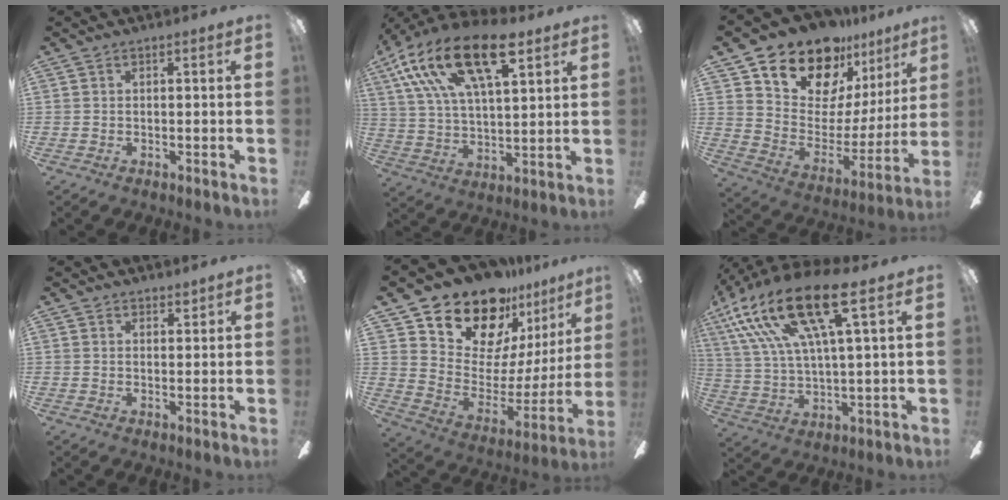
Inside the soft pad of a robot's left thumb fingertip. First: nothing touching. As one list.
[{"total": 22.0, "force": [12.7, 9.5, 15.3], "torque": [-0.280, -0.051, 0.214]}, {"total": 17.4, "force": [14.2, 8.4, 5.5], "torque": [-0.110, -0.112, 0.255]}, {"total": 2.1, "force": [1.8, 1.1, 0.2], "torque": [0.004, -0.005, 0.034]}, {"total": 18.5, "force": [15.2, 8.4, 6.4], "torque": [-0.126, -0.122, 0.272]}, {"total": 21.4, "force": [12.2, 5.9, 16.5], "torque": [-0.340, -0.050, 0.196]}]